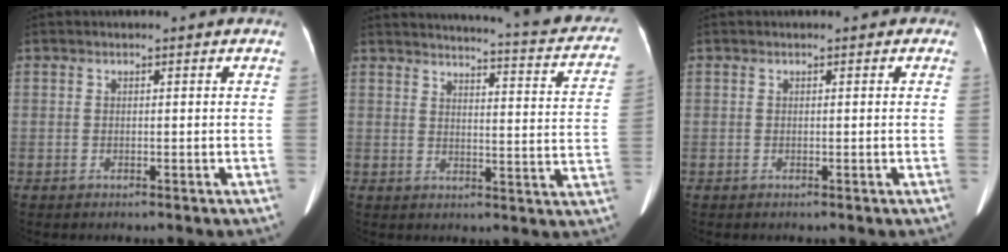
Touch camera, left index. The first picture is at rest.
{"total": 20.6, "force": [18.8, 2.6, 8.1], "torque": [-0.093, -0.053, 0.198]}
{"total": 0.0}